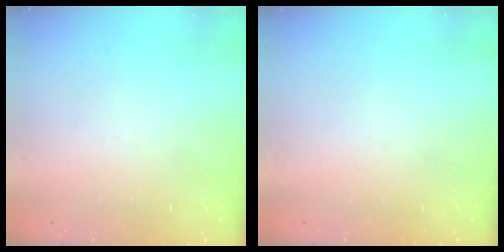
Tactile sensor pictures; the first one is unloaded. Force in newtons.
{"total": 0.0}